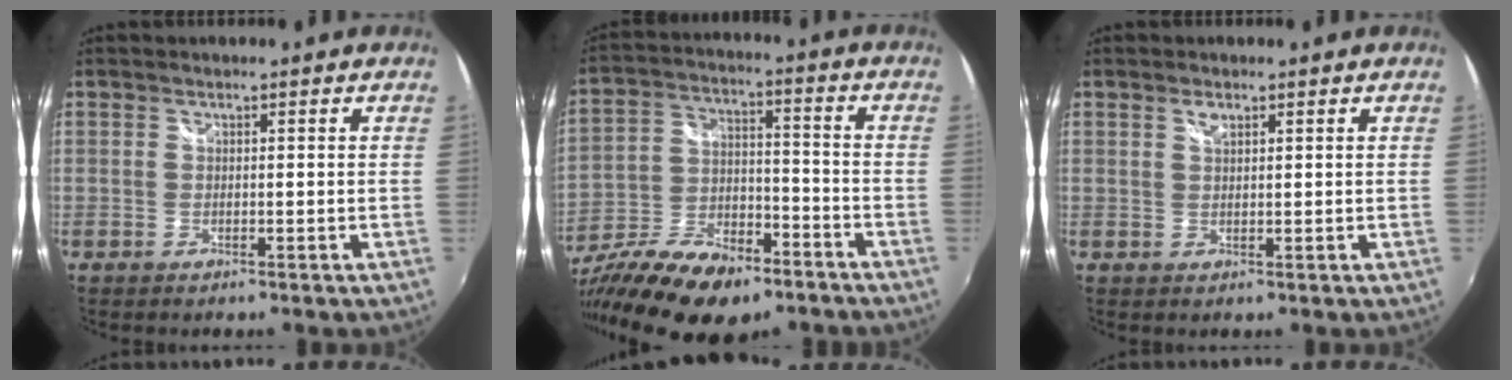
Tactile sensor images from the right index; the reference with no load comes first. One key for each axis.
{"total": 22.9, "fx": -15.6, "fy": 9.6, "fz": 13.8, "tx": -0.282, "ty": -0.037, "tz": -0.259}
{"total": 1.5, "fx": 0.9, "fy": 0.7, "fz": 1.0, "tx": -0.017, "ty": 0.003, "tz": 0.016}